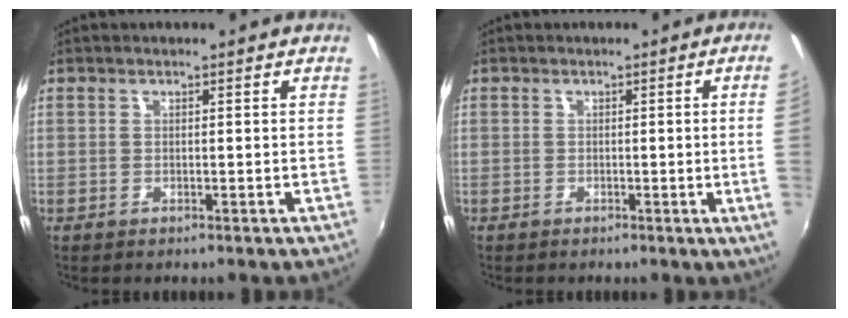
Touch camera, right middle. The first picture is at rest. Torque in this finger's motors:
{"motor_torque": [1.06, -1.07, -0.94, -0.21]}